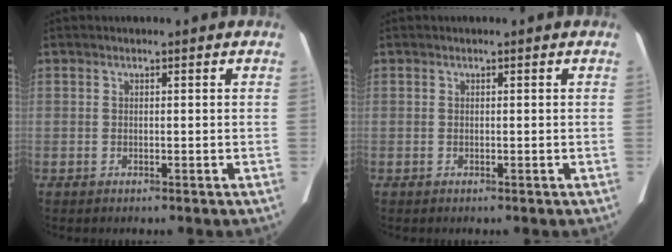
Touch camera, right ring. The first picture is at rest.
{"total": 0.0}